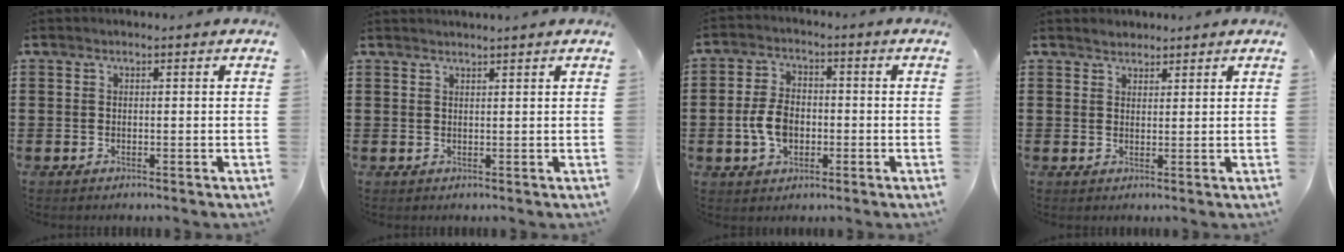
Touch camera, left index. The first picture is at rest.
{"total": 1.2, "force": [1.1, -0.3, 0.0], "torque": [-0.002, -0.002, 0.022]}
{"total": 6.0, "force": [-1.2, 4.0, 4.3], "torque": [-0.107, 0.000, -0.029]}
{"total": 1.7, "force": [1.6, 0.5, -0.3], "torque": [0.001, 0.004, 0.033]}